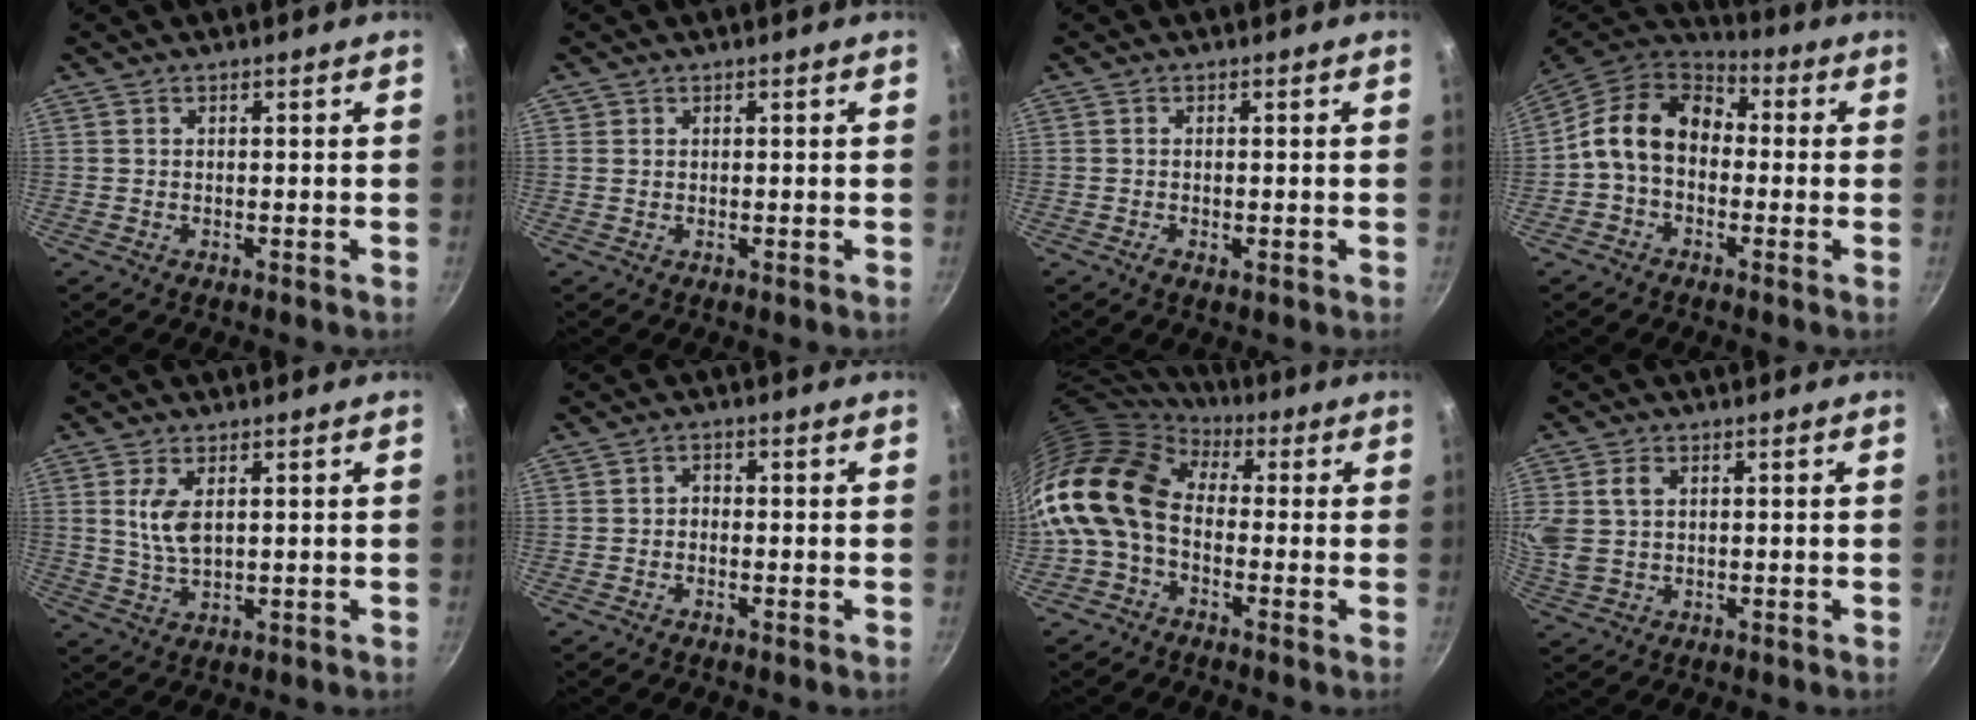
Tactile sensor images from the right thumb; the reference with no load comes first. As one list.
[{"total": 0.8, "force": [0.3, 0.8, 0.1], "torque": [0.004, 0.001, 0.002]}, {"total": 1.2, "force": [-0.4, 0.5, 1.1], "torque": [-0.019, -0.001, -0.008]}, {"total": 12.9, "force": [0.1, 9.5, 8.7], "torque": [-0.125, 0.037, -0.021]}, {"total": 5.6, "force": [1.5, 2.6, 4.7], "torque": [-0.089, -0.012, 0.032]}, {"total": 1.4, "force": [-0.6, 1.1, 0.6], "torque": [-0.006, 0.009, -0.013]}, {"total": 15.2, "force": [-0.4, 10.8, 10.7], "torque": [-0.200, 0.030, -0.027]}, {"total": 7.7, "force": [1.9, 5.6, 4.9], "torque": [-0.101, 0.000, 0.040]}]